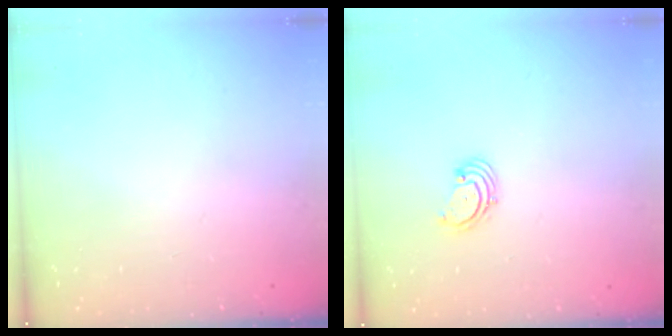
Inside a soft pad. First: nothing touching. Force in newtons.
{"total": 1.6, "press": 1.6, "slide": 0.2}